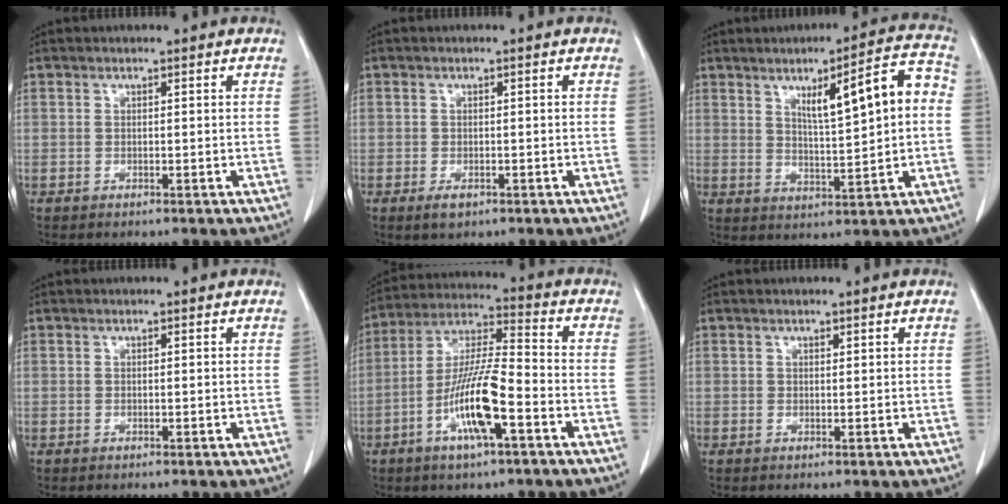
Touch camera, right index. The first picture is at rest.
{"total": 1.7, "force": [-1.0, 0.8, 1.1], "torque": [-0.022, -0.001, -0.010]}
{"total": 10.8, "force": [2.1, 1.4, 10.5], "torque": [-0.153, 0.020, 0.036]}
{"total": 0.0}
{"total": 12.6, "force": [-4.7, 1.6, 11.6], "torque": [-0.226, -0.001, -0.086]}
{"total": 0.0}